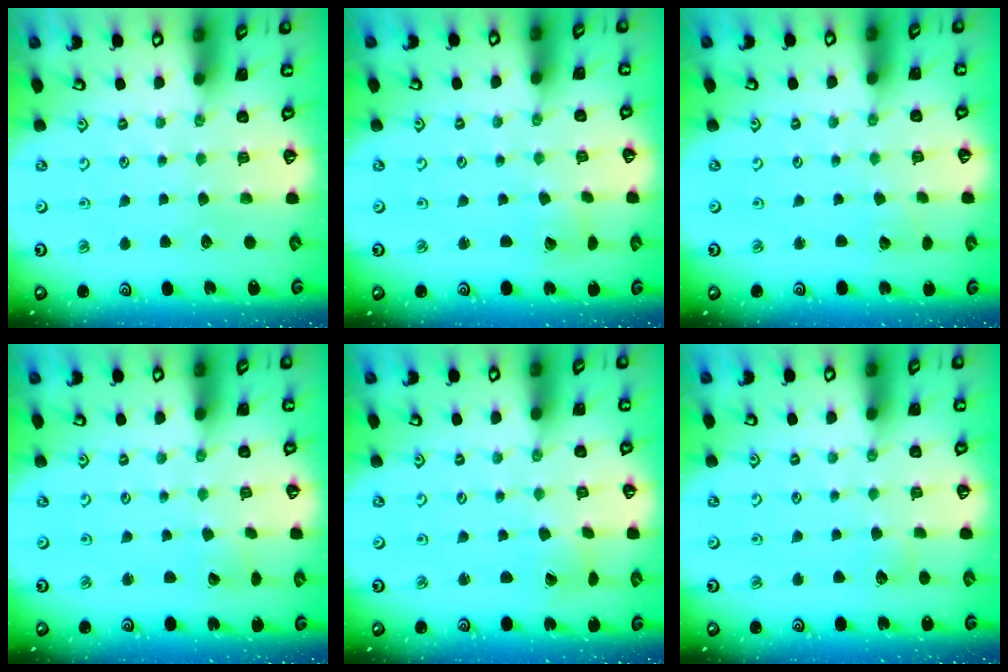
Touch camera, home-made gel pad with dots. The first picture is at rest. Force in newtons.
{"total": 2.3, "press": 2.3, "slide": 0.2}
{"total": 1.9, "press": 1.9, "slide": 0.2}
{"total": 2.0, "press": 2.0, "slide": 0.2}
{"total": 1.1, "press": 1.0, "slide": 0.1}
{"total": 2.9, "press": 2.9, "slide": 0.4}